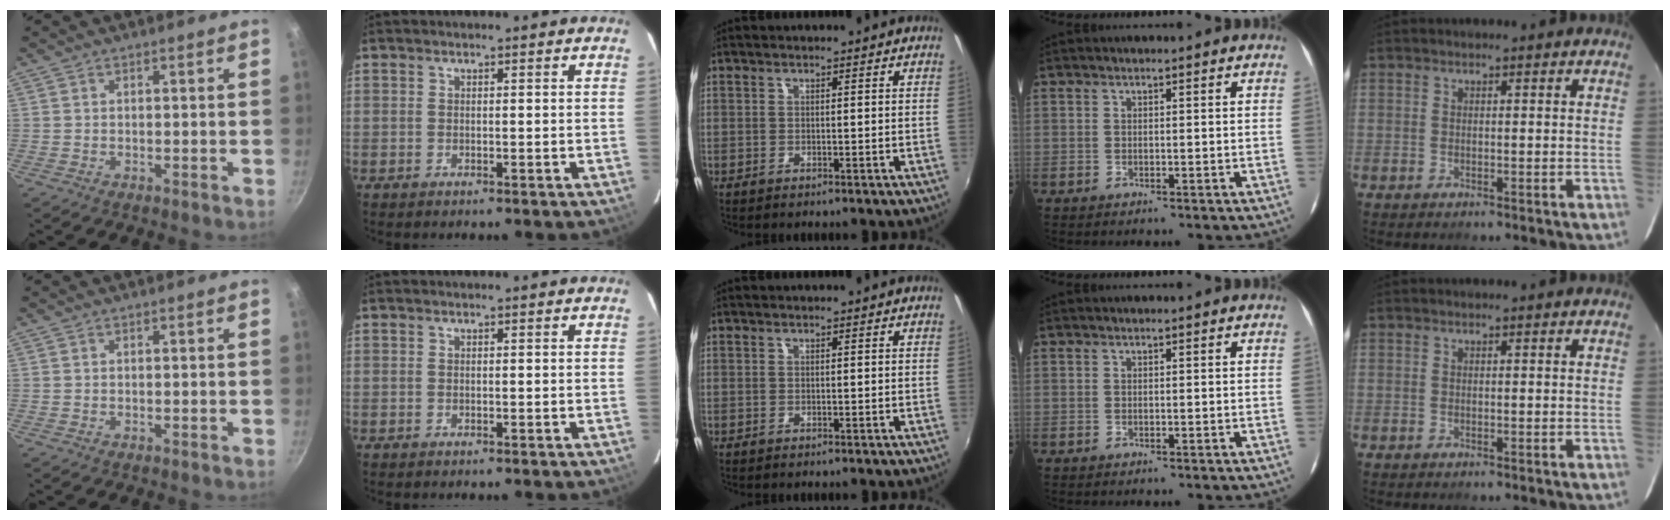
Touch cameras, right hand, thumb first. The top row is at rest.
{}